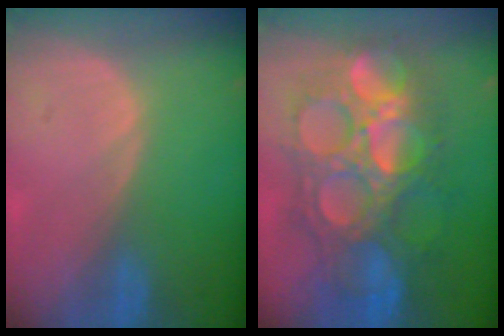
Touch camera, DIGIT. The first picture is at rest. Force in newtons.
{"total": 13.4, "press": 13.3, "slide": 1.5}